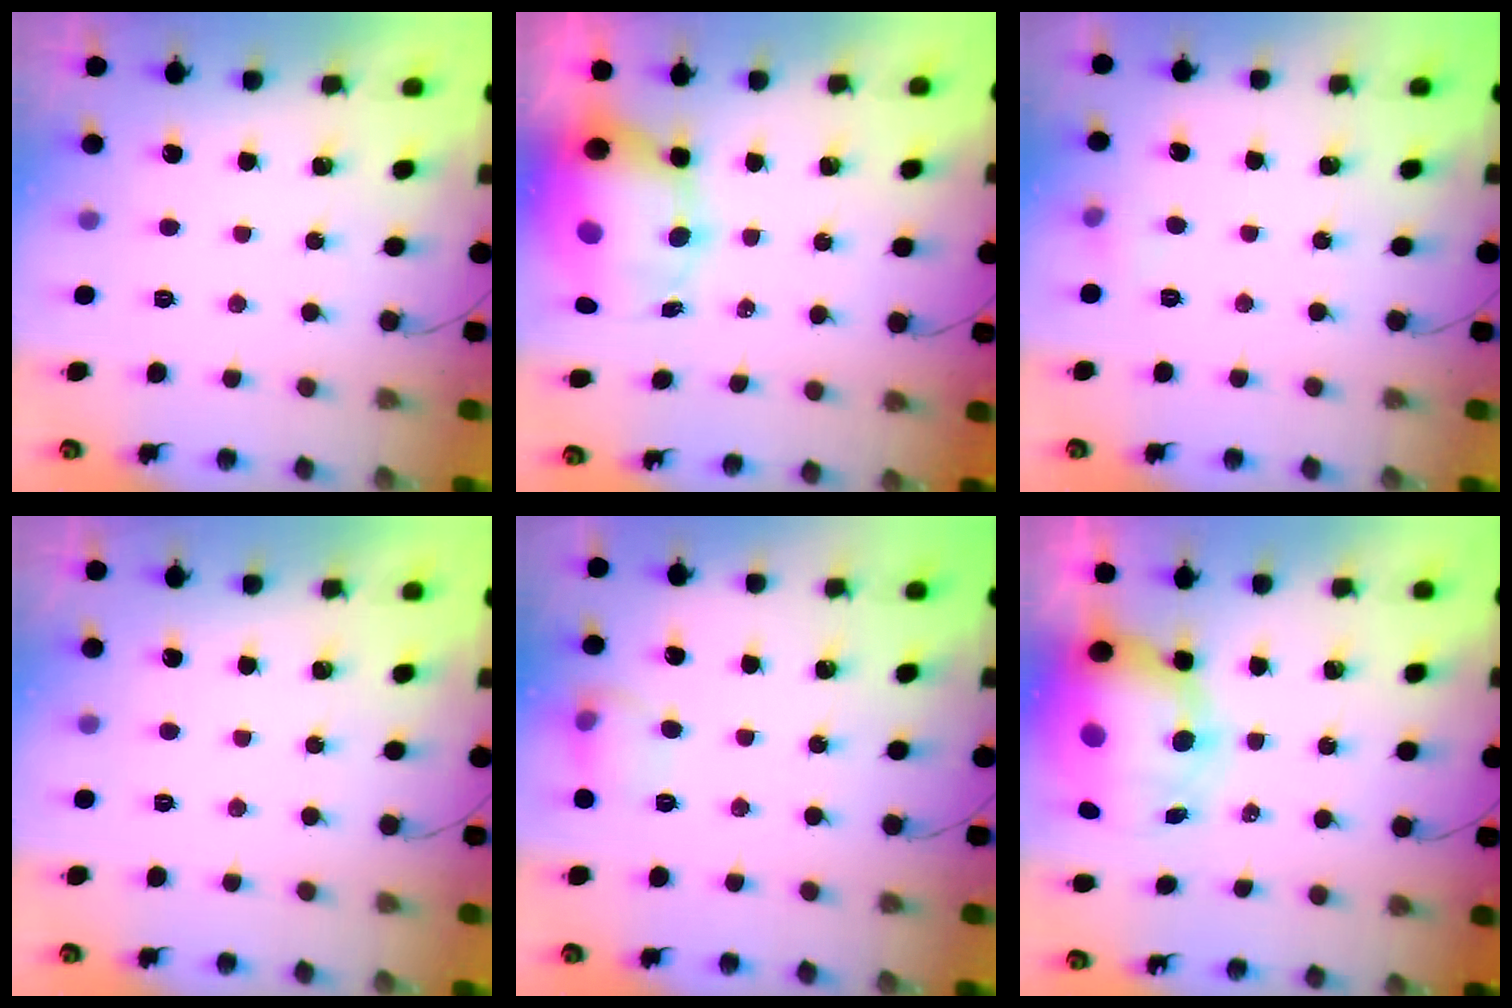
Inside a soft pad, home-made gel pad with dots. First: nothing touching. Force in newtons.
{"total": 11.1, "press": 10.8, "slide": 2.6}
{"total": 3.7, "press": 3.5, "slide": 1.0}
{"total": 0.0}
{"total": 7.3, "press": 7.2, "slide": 1.0}
{"total": 15.1, "press": 14.7, "slide": 3.1}